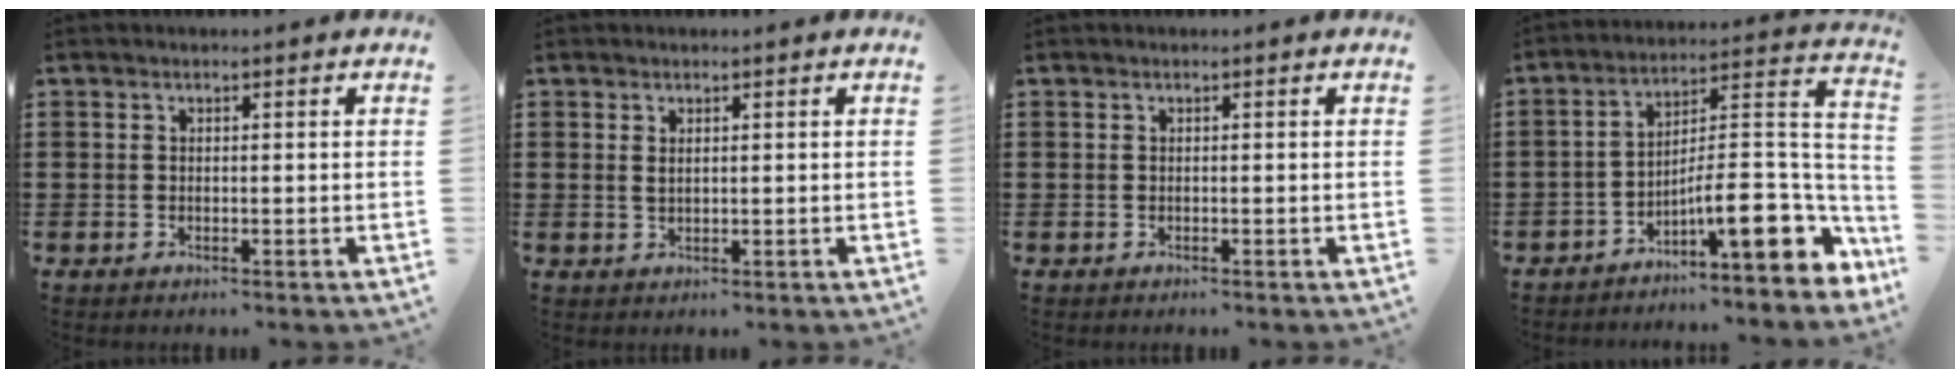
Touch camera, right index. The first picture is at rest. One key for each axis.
{"total": 1.1, "fx": 0.5, "fy": 0.4, "fz": 0.8, "tx": -0.017, "ty": 0.004, "tz": 0.008}
{"total": 0.0}
{"total": 11.2, "fx": -4.9, "fy": 2.6, "fz": 9.8, "tx": -0.137, "ty": -0.026, "tz": -0.093}